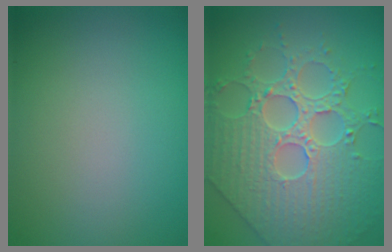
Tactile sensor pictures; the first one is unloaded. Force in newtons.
{"total": 6.1, "press": 5.6, "slide": 2.3}